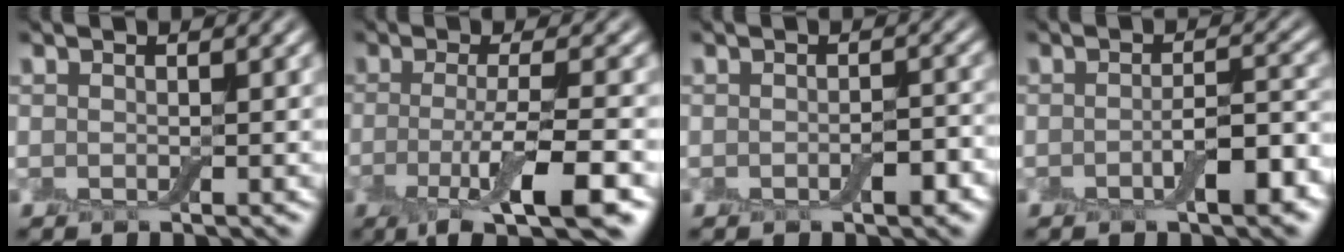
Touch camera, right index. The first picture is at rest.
{"total": 7.5, "force": [-3.1, 1.4, 6.7], "torque": [-0.105, -0.007, -0.060]}
{"total": 1.9, "force": [-0.7, 0.8, 1.6], "torque": [-0.024, 0.000, -0.011]}
{"total": 3.8, "force": [-1.6, 1.0, 3.3], "torque": [-0.057, 0.003, -0.026]}